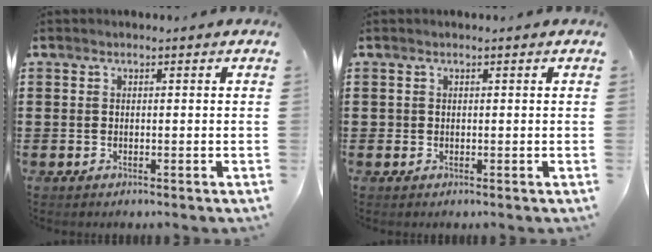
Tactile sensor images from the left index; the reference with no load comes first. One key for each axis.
{"total": 0.5, "fx": 0.2, "fy": 0.5, "fz": 0.0, "tx": -0.001, "ty": 0.005, "tz": 0.003}